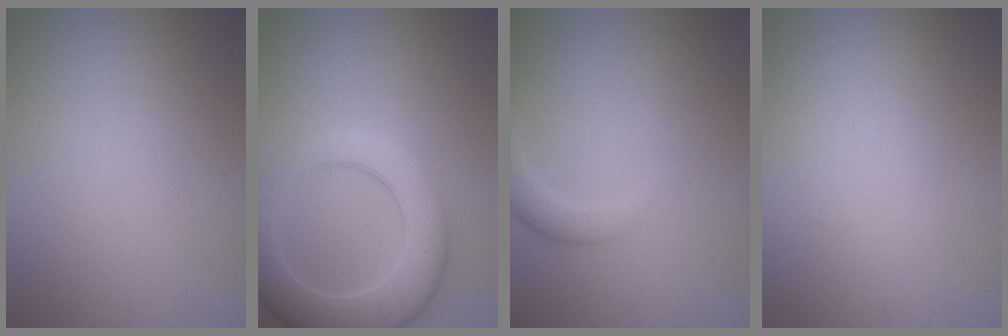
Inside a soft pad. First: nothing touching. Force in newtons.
{"total": 7.1, "press": 7.1, "slide": 0.6}
{"total": 2.2, "press": 2.2, "slide": 0.2}
{"total": 0.0}